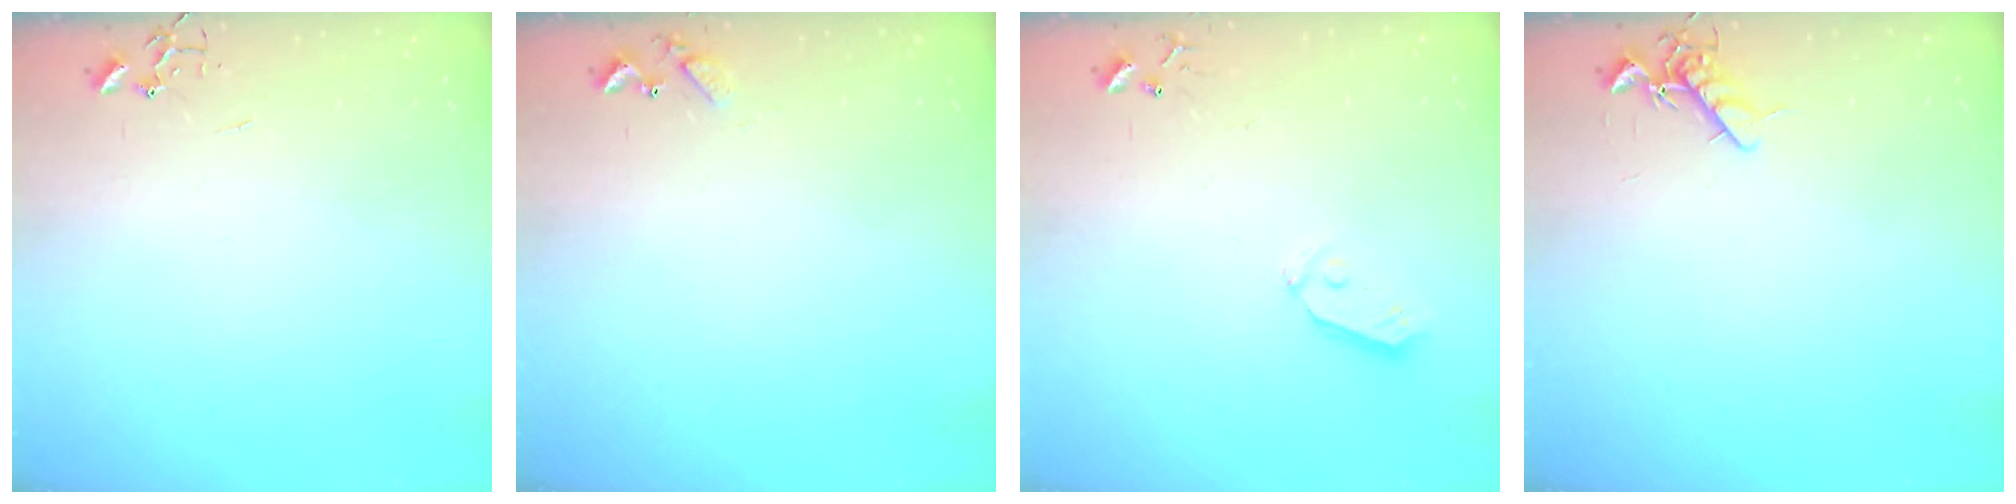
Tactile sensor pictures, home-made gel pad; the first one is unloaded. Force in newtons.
{"total": 5.5, "press": 5.5, "slide": 0.4}
{"total": 6.4, "press": 6.4, "slide": 0.6}
{"total": 7.7, "press": 7.7, "slide": 1.1}